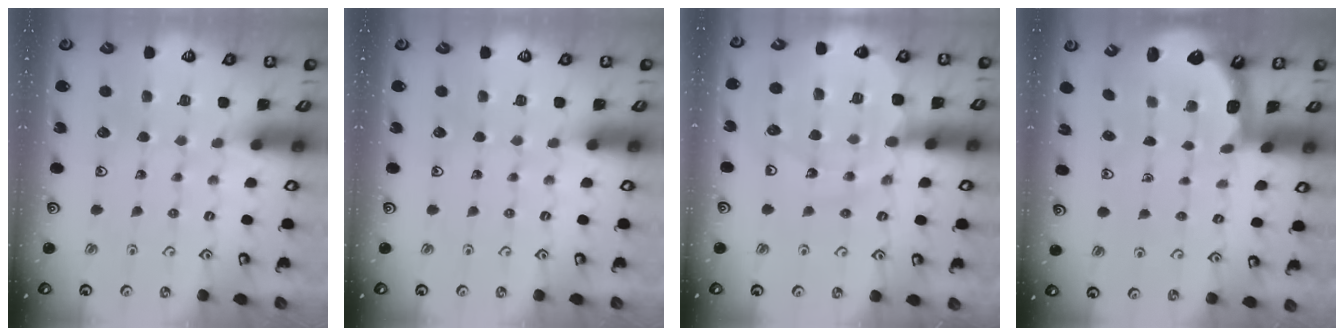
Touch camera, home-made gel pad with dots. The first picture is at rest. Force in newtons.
{"total": 0.0}
{"total": 15.4, "press": 14.9, "slide": 3.7}
{"total": 2.3, "press": 2.0, "slide": 1.2}